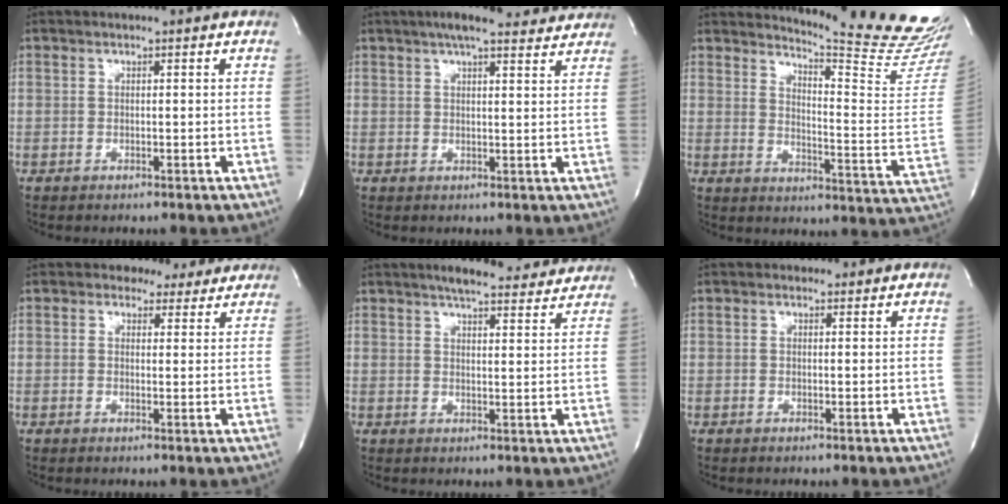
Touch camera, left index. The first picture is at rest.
{"total": 11.2, "force": [9.7, 2.1, 5.2], "torque": [-0.073, 0.027, 0.119]}
{"total": 17.8, "force": [17.1, -2.0, 4.4], "torque": [-0.074, -0.161, 0.202]}
{"total": 4.5, "force": [3.8, 2.4, 0.2], "torque": [0.002, 0.004, 0.035]}
{"total": 12.2, "force": [11.0, 2.3, 4.6], "torque": [-0.055, 0.008, 0.133]}
{"total": 0.9, "force": [0.7, 0.6, 0.0], "torque": [-0.003, 0.004, 0.007]}